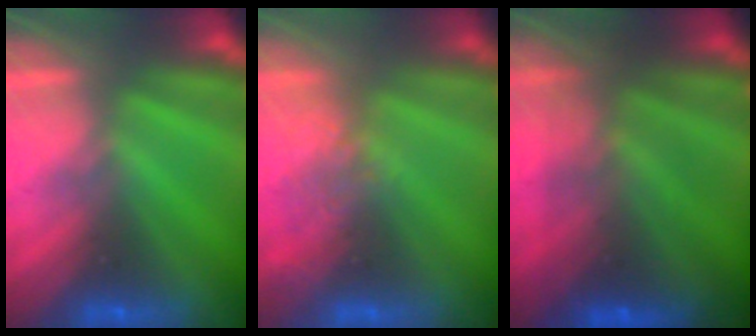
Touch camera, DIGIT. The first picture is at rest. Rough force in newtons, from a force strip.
{"total": 2.9}
{"total": 7.1}